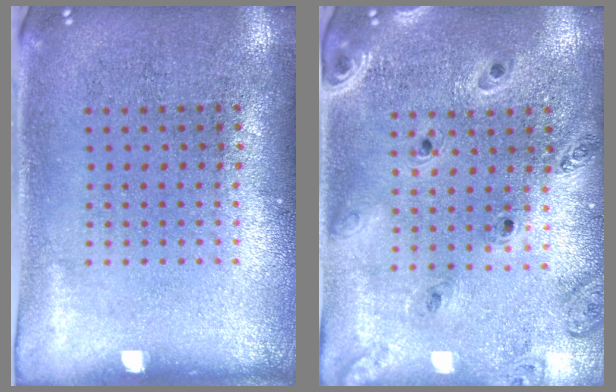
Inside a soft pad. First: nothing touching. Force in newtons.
{"total": 1.3, "press": 1.3, "slide": 0.2}